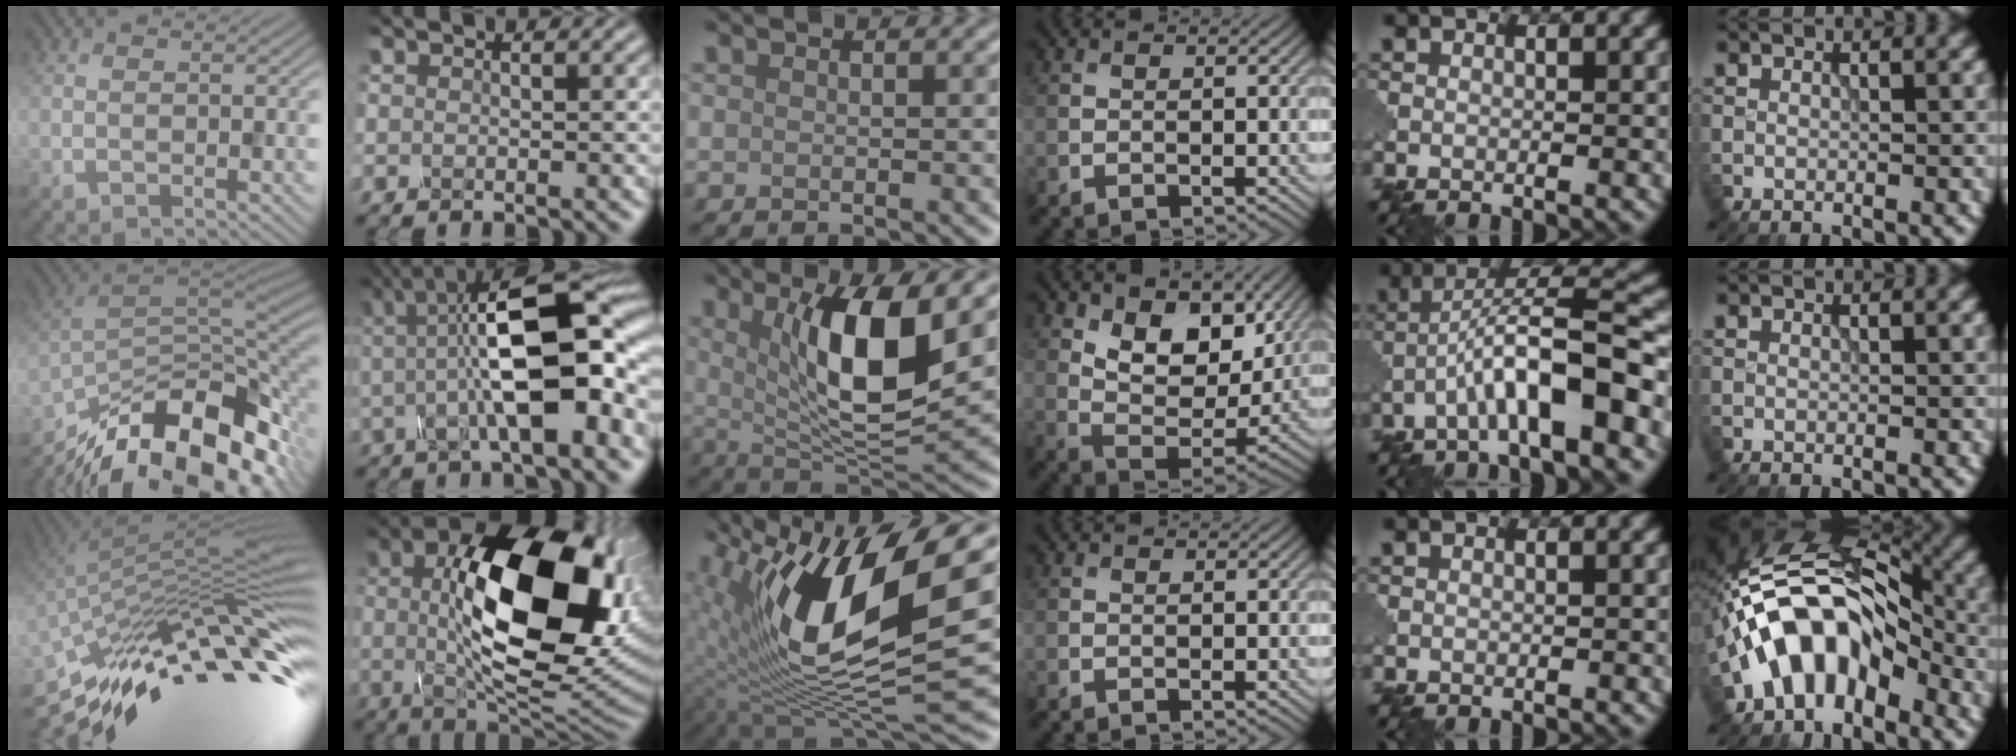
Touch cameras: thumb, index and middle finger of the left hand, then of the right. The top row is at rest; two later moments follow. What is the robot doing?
{"motion": "assemble", "object": "glue stick"}